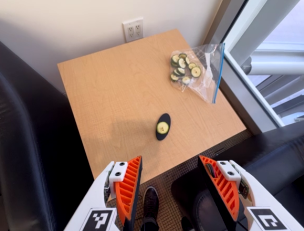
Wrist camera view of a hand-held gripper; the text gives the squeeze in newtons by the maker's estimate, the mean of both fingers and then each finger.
{"total": 0.0}